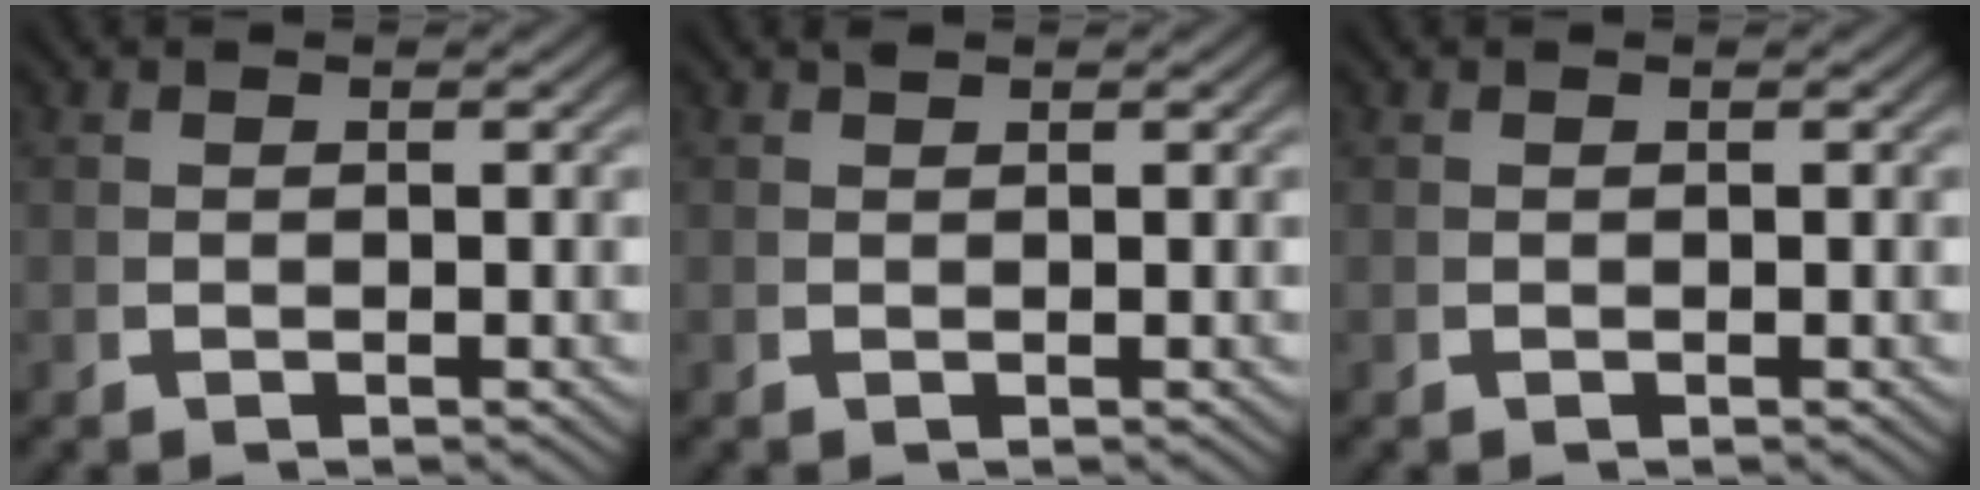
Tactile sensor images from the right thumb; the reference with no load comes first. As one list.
[{"total": 0.6, "force": [0.6, 0.0, 0.1], "torque": [0.003, 0.001, 0.013]}, {"total": 0.0}]